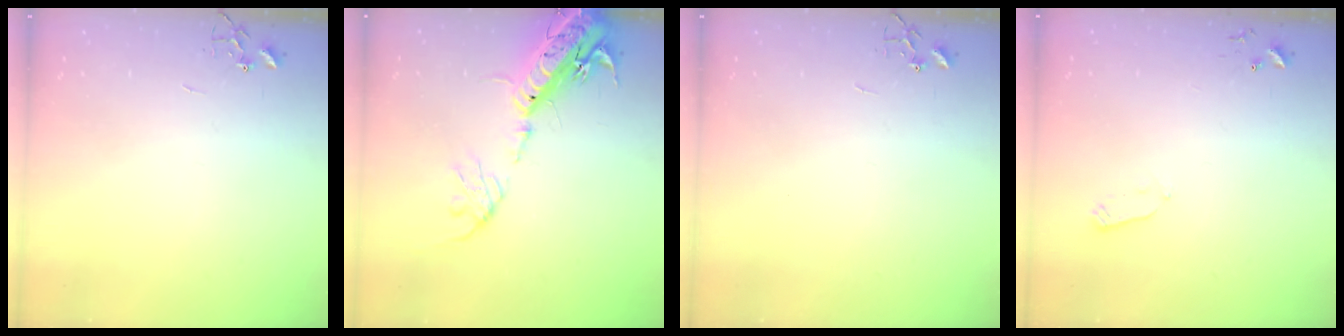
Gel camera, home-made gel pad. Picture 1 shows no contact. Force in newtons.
{"total": 19.6, "press": 19.1, "slide": 4.3}
{"total": 0.0}
{"total": 2.7, "press": 2.6, "slide": 0.4}